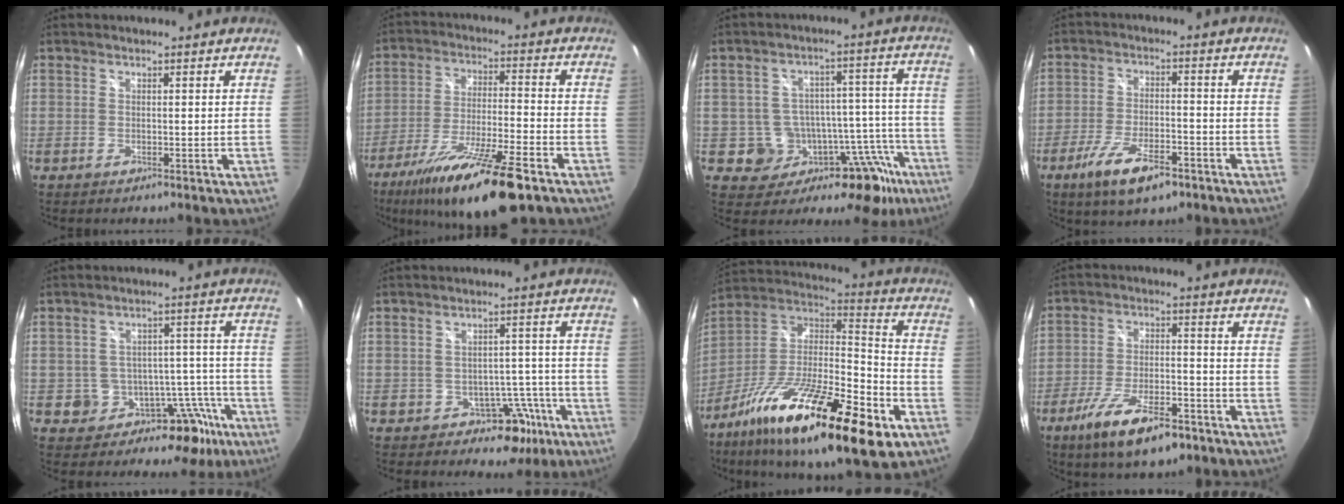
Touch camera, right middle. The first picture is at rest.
{"total": 18.3, "force": [-12.7, 2.4, 12.9], "torque": [-0.242, -0.034, -0.217]}
{"total": 17.8, "force": [-11.0, 11.0, 8.7], "torque": [-0.117, 0.028, -0.127]}
{"total": 10.8, "force": [-6.7, 3.5, 7.7], "torque": [-0.168, -0.022, -0.117]}
{"total": 13.0, "force": [-7.2, 9.1, 5.9], "torque": [-0.071, 0.034, -0.071]}
{"total": 7.5, "force": [-4.2, 5.5, 2.9], "torque": [-0.041, 0.033, -0.038]}
{"total": 30.0, "force": [-15.9, 8.8, 23.9], "torque": [-0.418, -0.030, -0.274]}
{"total": 13.3, "force": [-8.5, 4.3, 9.3], "torque": [-0.190, -0.024, -0.145]}